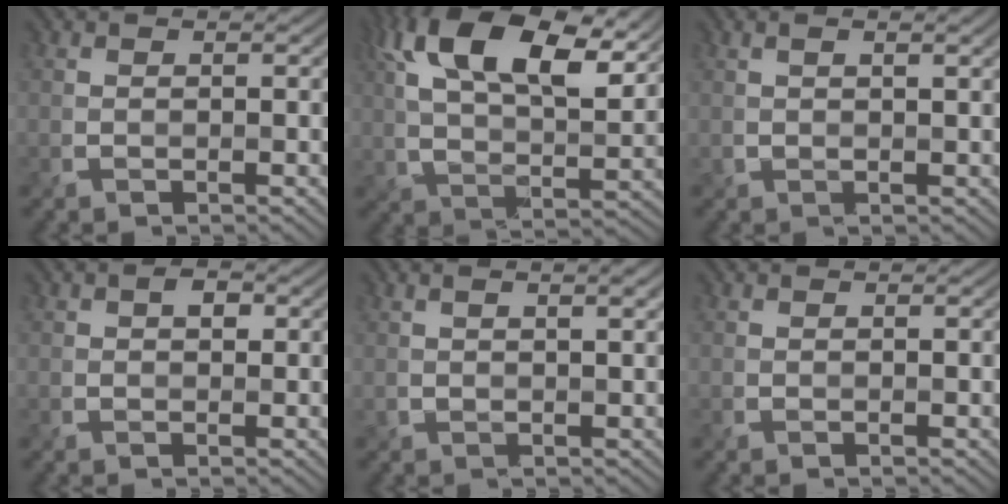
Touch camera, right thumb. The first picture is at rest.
{"total": 16.7, "force": [7.9, 7.4, 12.7], "torque": [-0.257, 0.020, 0.126]}
{"total": 2.0, "force": [0.9, 0.2, 1.8], "torque": [-0.035, 0.003, 0.020]}
{"total": 1.7, "force": [0.4, 1.1, 1.3], "torque": [-0.022, 0.004, 0.001]}
{"total": 2.6, "force": [1.2, 0.4, 2.3], "torque": [-0.042, 0.003, 0.021]}
{"total": 0.0}